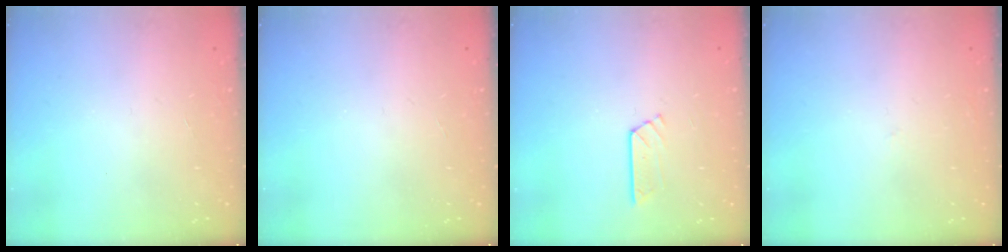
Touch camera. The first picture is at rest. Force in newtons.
{"total": 0.0}
{"total": 3.9, "press": 3.9, "slide": 0.4}
{"total": 2.5, "press": 2.5, "slide": 0.3}